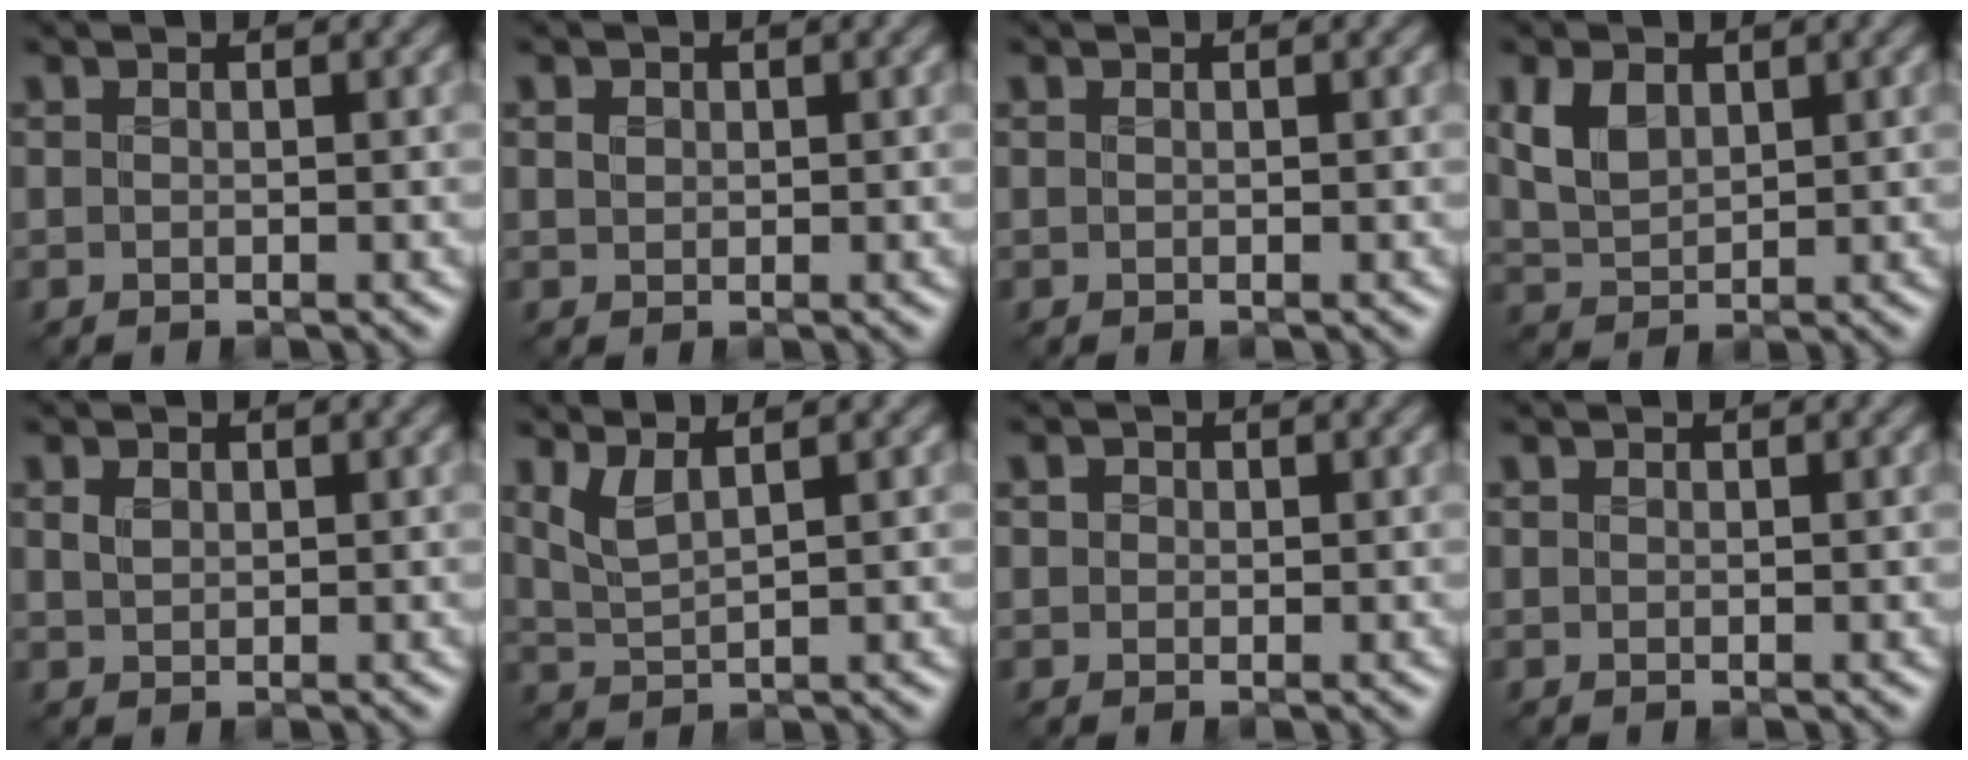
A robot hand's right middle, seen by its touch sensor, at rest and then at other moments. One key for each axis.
{"total": 0.7, "fx": 0.1, "fy": 0.6, "fz": 0.3, "tx": -0.008, "ty": -0.001, "tz": 0.004}
{"total": 0.0}
{"total": 3.3, "fx": 1.1, "fy": 2.2, "fz": 2.2, "tx": -0.056, "ty": -0.001, "tz": 0.024}
{"total": 0.9, "fx": 0.2, "fy": 0.7, "fz": 0.6, "tx": -0.015, "ty": -0.001, "tz": 0.007}
{"total": 2.5, "fx": 1.3, "fy": 0.7, "fz": 2.0, "tx": -0.047, "ty": -0.003, "tz": 0.031}
{"total": 0.7, "fx": -0.1, "fy": 0.7, "fz": 0.1, "tx": 0.000, "ty": -0.003, "tz": -0.002}
{"total": 0.0}